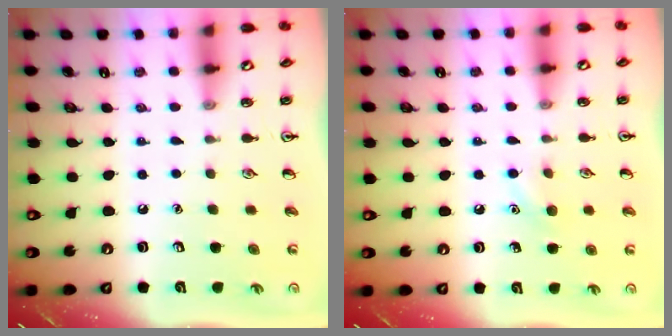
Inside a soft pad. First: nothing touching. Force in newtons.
{"total": 6.5, "press": 6.2, "slide": 1.9}